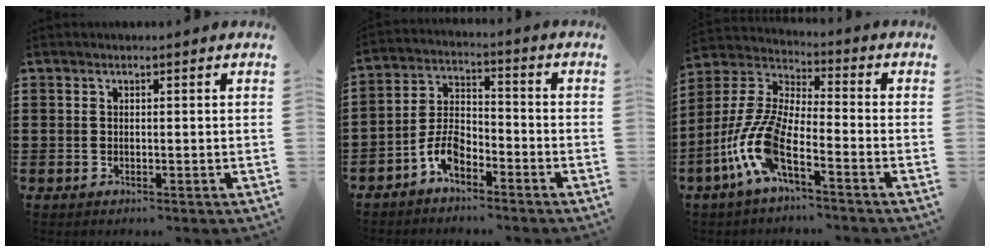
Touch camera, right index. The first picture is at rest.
{"total": 5.8, "force": [-3.7, 2.7, 3.5], "torque": [-0.091, 0.005, -0.076]}
{"total": 10.5, "force": [-5.8, 2.5, 8.4], "torque": [-0.226, -0.029, -0.123]}